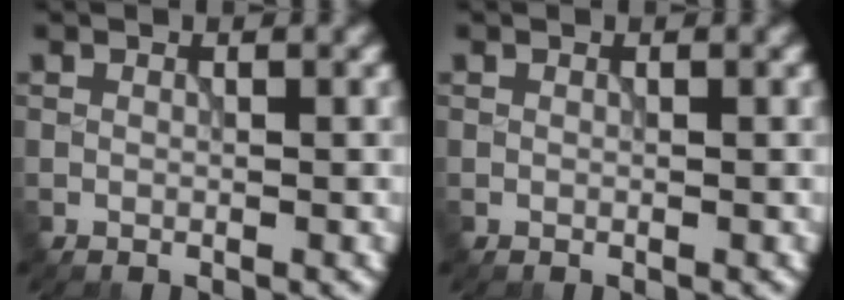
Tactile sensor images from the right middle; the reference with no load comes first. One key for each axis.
{"total": 0.0}